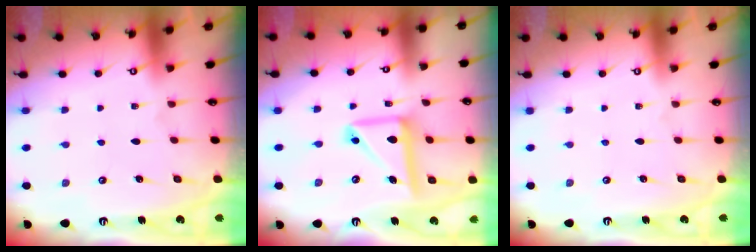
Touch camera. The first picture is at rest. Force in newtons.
{"total": 14.6, "press": 14.5, "slide": 1.3}
{"total": 0.0}